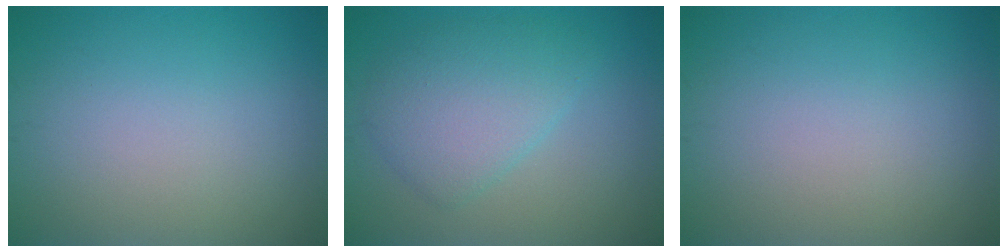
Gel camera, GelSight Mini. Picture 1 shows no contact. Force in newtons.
{"total": 4.6, "press": 4.6, "slide": 0.2}
{"total": 0.0}